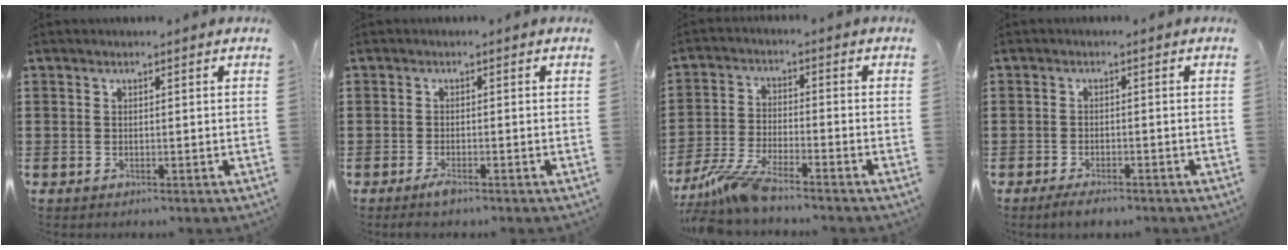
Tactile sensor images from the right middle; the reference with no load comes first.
{"total": 1.8, "force": [-1.1, 0.4, 1.4], "torque": [-0.031, -0.005, -0.023]}
{"total": 6.9, "force": [-6.0, 0.4, 3.4], "torque": [-0.092, -0.014, -0.122]}
{"total": 2.4, "force": [-2.3, 0.6, 0.7], "torque": [-0.015, 0.003, -0.044]}